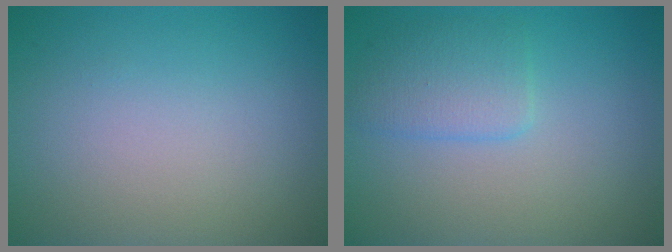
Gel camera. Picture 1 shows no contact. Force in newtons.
{"total": 2.5, "press": 2.5, "slide": 0.1}